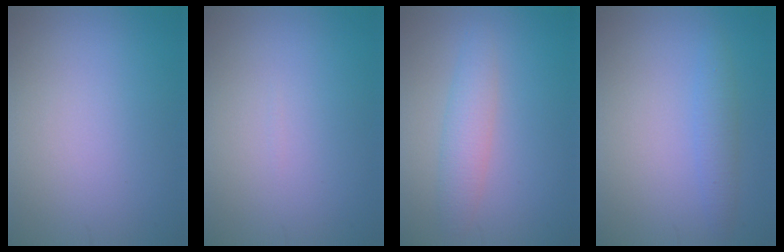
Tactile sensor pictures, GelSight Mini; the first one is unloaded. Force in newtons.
{"total": 0.0}
{"total": 2.8, "press": 2.8, "slide": 0.1}
{"total": 1.8, "press": 1.8, "slide": 0.1}